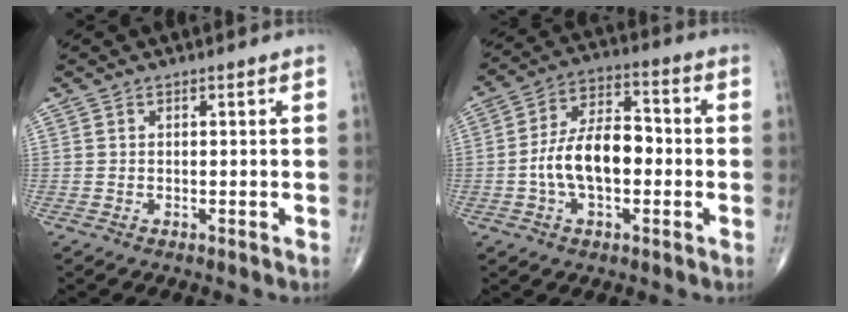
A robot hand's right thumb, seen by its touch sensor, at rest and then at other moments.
{"total": 12.4, "force": [-1.8, 6.8, 10.2], "torque": [-0.177, 0.035, -0.039]}